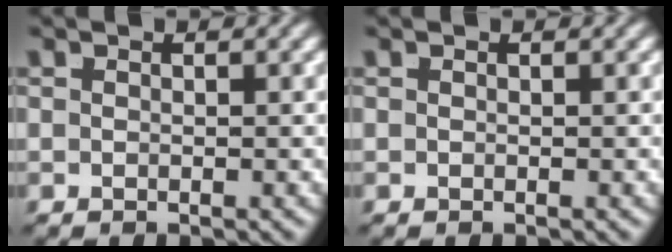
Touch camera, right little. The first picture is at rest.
{"total": 0.0}